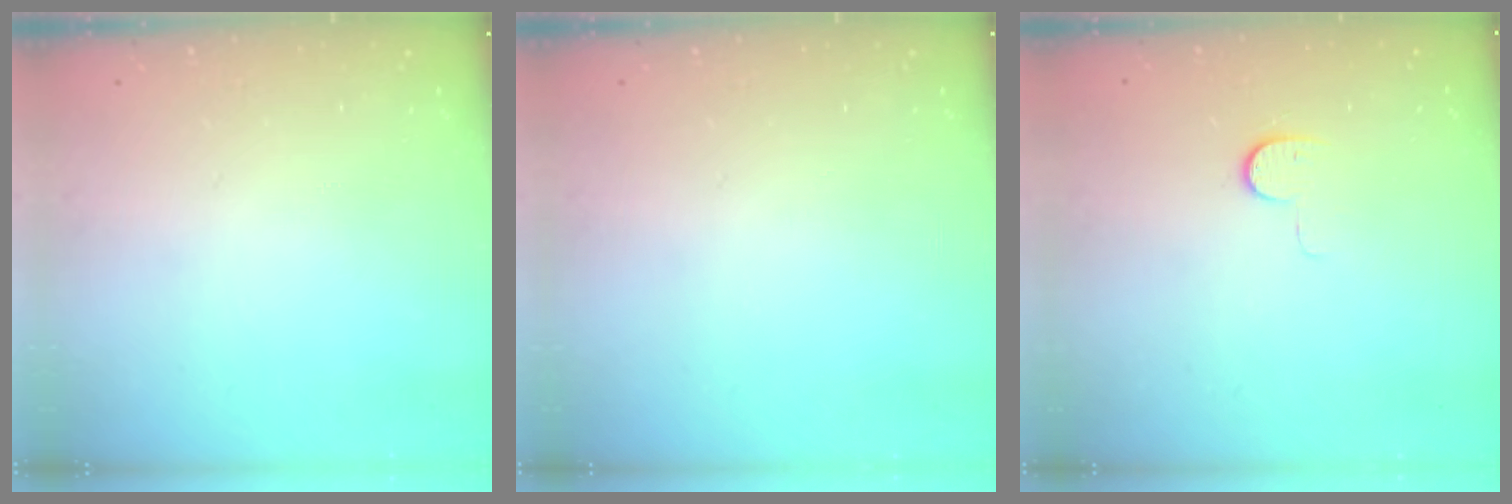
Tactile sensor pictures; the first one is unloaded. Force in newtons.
{"total": 0.0}
{"total": 6.8, "press": 6.8, "slide": 0.6}